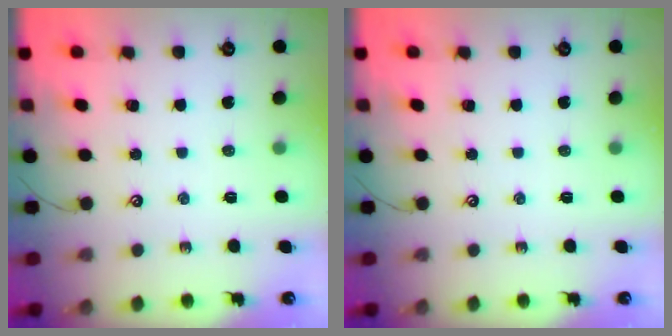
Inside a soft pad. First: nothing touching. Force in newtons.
{"total": 0.0}